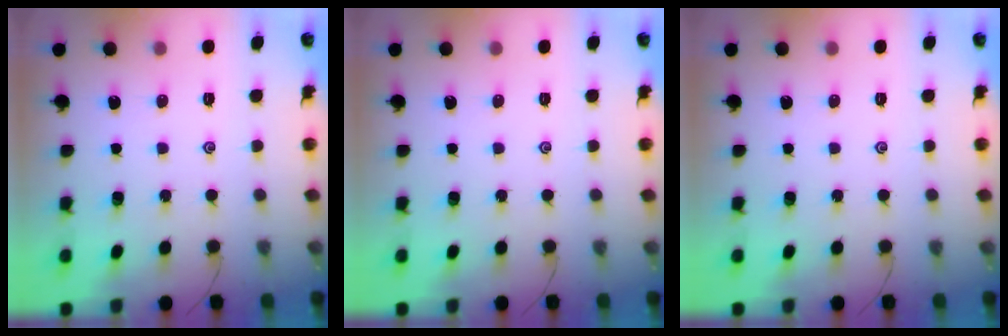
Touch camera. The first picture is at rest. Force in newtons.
{"total": 0.0}
{"total": 0.0}